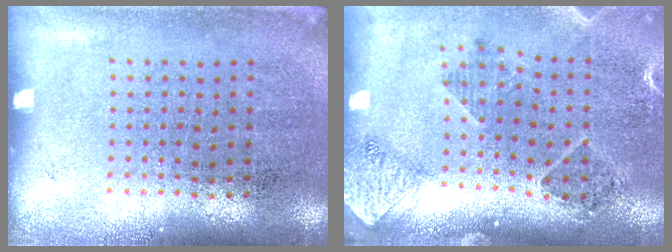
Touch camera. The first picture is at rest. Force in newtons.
{"total": 1.5, "press": 1.5, "slide": 0.3}